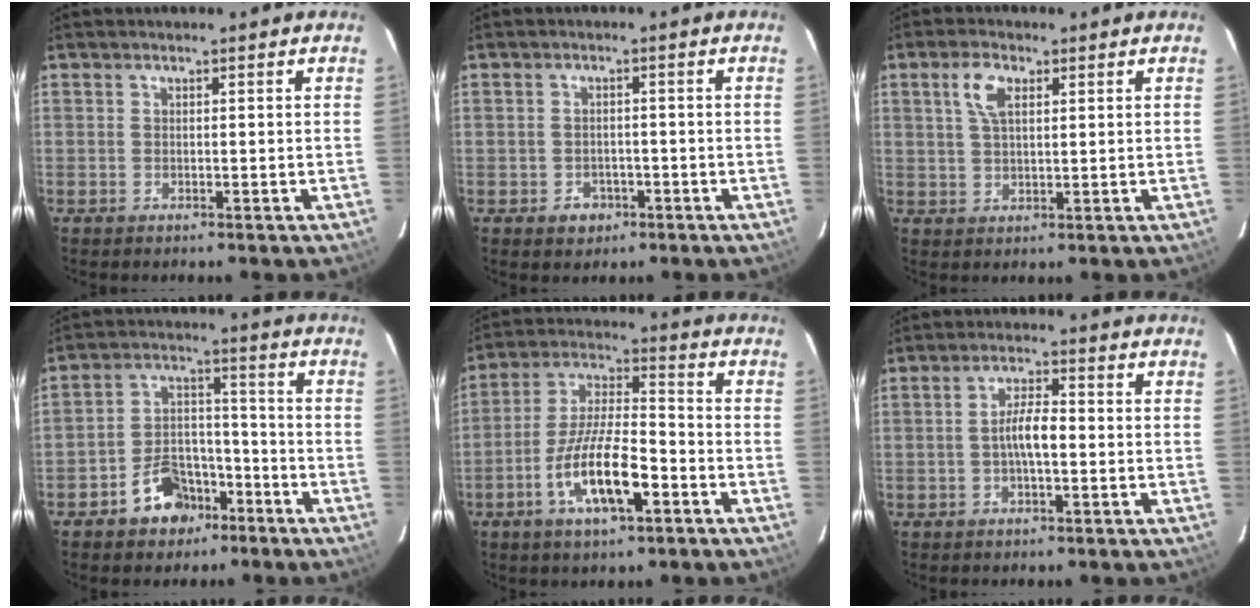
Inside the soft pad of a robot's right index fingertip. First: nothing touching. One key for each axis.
{"total": 3.5, "fx": -1.7, "fy": 3.0, "fz": 0.8, "tx": -0.022, "ty": 0.006, "tz": -0.018}
{"total": 4.9, "fx": 2.0, "fy": 2.4, "fz": 3.8, "tx": -0.073, "ty": 0.010, "tz": 0.039}
{"total": 9.8, "fx": -6.2, "fy": 6.4, "fz": 4.2, "tx": -0.084, "ty": 0.034, "tz": -0.089}
{"total": 13.9, "fx": -6.0, "fy": 4.1, "fz": 11.8, "tx": -0.241, "ty": -0.006, "tz": -0.109}
{"total": 4.8, "fx": -0.8, "fy": 1.4, "fz": 4.5, "tx": -0.084, "ty": 0.009, "tz": -0.015}